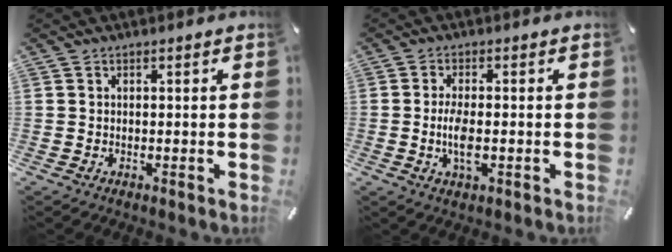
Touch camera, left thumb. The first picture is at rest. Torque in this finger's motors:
{"motor_torque": [0.53, 3.08, 0.30, 0.10, 0.27]}